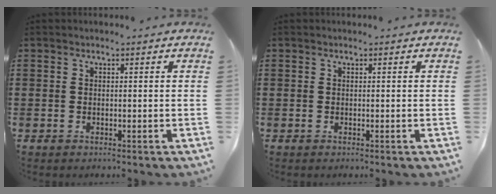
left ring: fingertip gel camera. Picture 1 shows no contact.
{"total": 0.0}